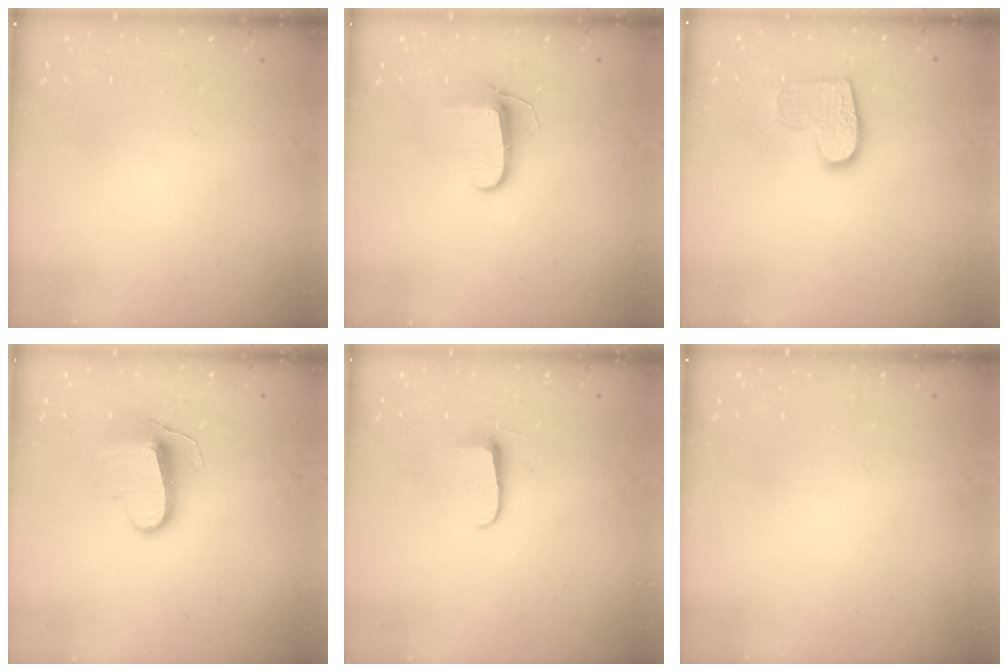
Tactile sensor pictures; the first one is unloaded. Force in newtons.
{"total": 7.8, "press": 7.7, "slide": 1.1}
{"total": 10.8, "press": 10.8, "slide": 0.7}
{"total": 9.7, "press": 9.7, "slide": 0.4}
{"total": 5.4, "press": 5.4, "slide": 0.7}
{"total": 0.0}